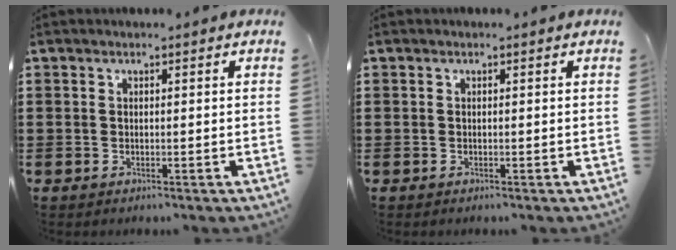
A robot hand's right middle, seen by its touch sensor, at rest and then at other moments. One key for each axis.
{"total": 0.0}